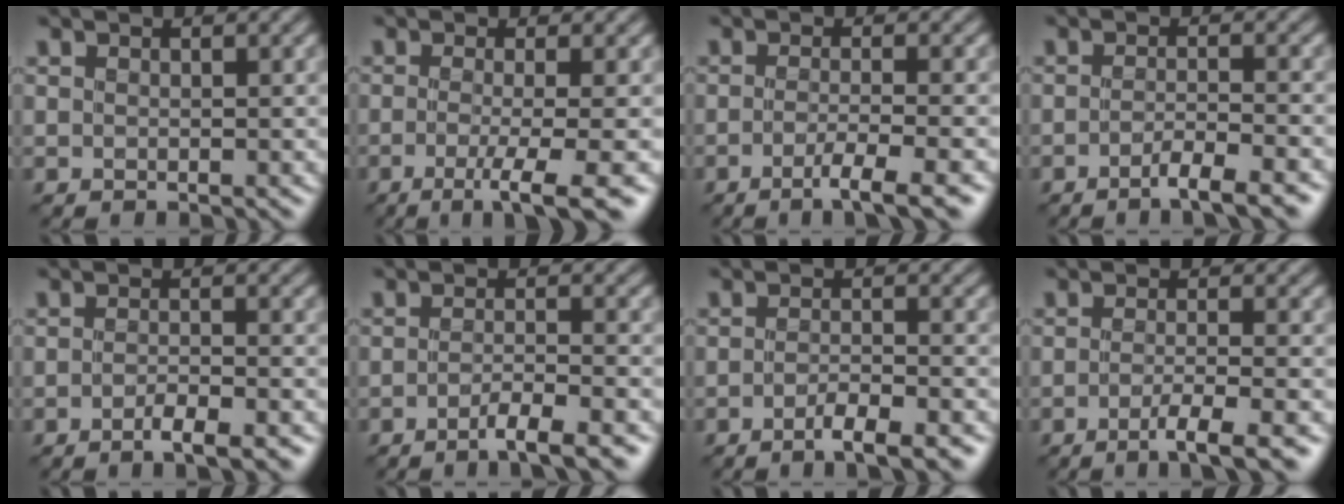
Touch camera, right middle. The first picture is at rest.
{"total": 4.9, "force": [-1.9, 0.9, 4.4], "torque": [-0.066, -0.007, -0.037]}
{"total": 3.8, "force": [-2.1, 0.6, 3.1], "torque": [-0.047, -0.001, -0.044]}
{"total": 3.5, "force": [-2.3, 0.5, 2.6], "torque": [-0.040, 0.003, -0.044]}
{"total": 3.1, "force": [-2.0, 0.7, 2.3], "torque": [-0.039, 0.001, -0.035]}
{"total": 3.9, "force": [-2.6, 0.6, 2.8], "torque": [-0.043, 0.004, -0.046]}
{"total": 3.8, "force": [-2.6, 0.8, 2.8], "torque": [-0.043, 0.003, -0.043]}
{"total": 4.0, "force": [-2.3, 0.6, 3.2], "torque": [-0.048, 0.001, -0.045]}